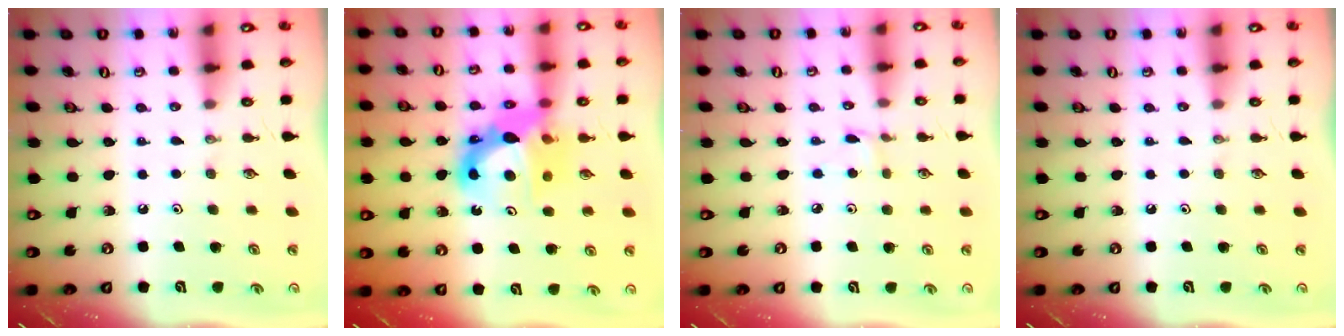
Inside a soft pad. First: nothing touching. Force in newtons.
{"total": 13.4, "press": 13.3, "slide": 1.4}
{"total": 1.9, "press": 1.9, "slide": 0.2}
{"total": 0.0}